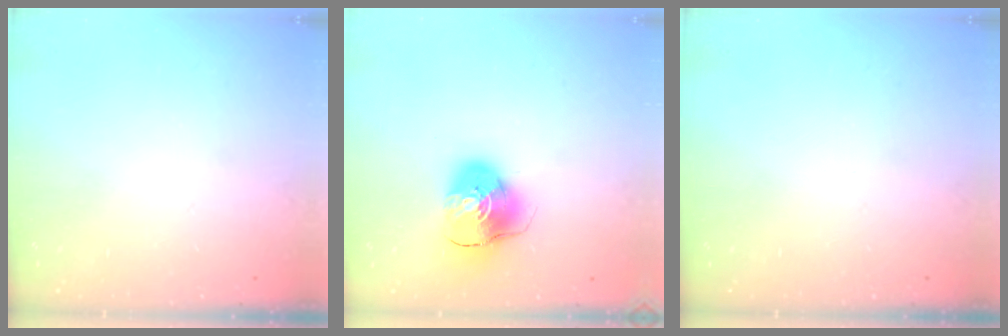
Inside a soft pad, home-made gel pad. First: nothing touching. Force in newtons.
{"total": 9.8, "press": 9.7, "slide": 1.6}
{"total": 0.0}